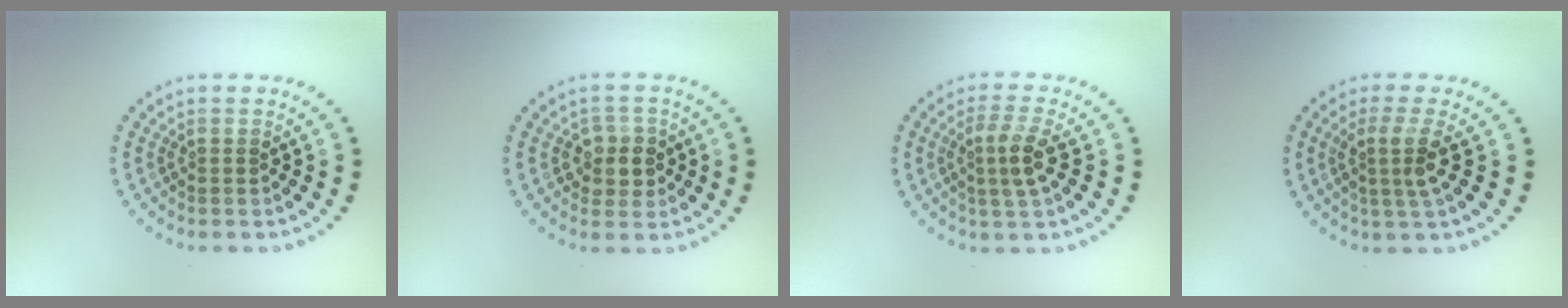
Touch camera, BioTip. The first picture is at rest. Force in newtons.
{"total": 2.7, "press": 2.5, "slide": 1.0}
{"total": 2.9, "press": 2.6, "slide": 1.4}
{"total": 2.7, "press": 2.0, "slide": 1.9}